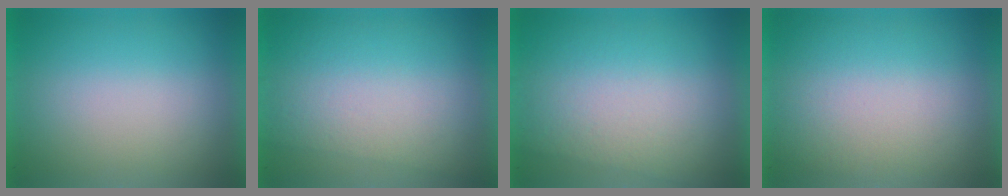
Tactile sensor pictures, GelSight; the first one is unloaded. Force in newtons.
{"total": 2.8}
{"total": 3.1}
{"total": 1.4}